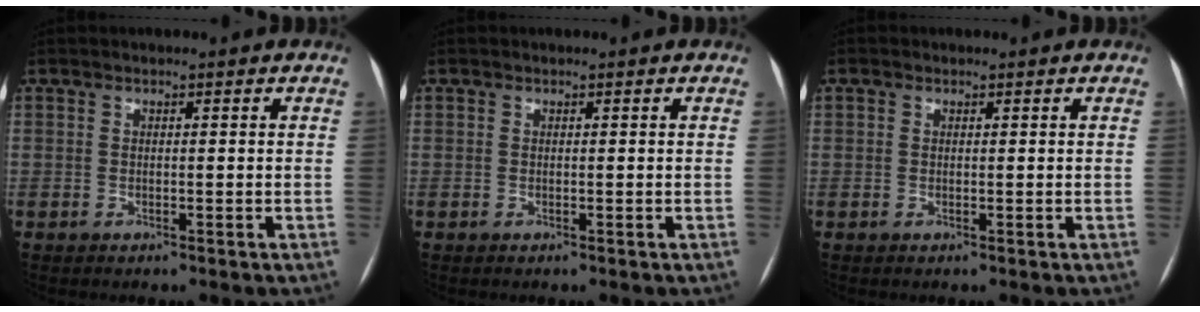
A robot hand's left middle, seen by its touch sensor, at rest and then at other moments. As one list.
[{"total": 0.0}, {"total": 0.9, "force": [-0.1, -0.4, -0.7], "torque": [0.017, 0.002, -0.002]}]